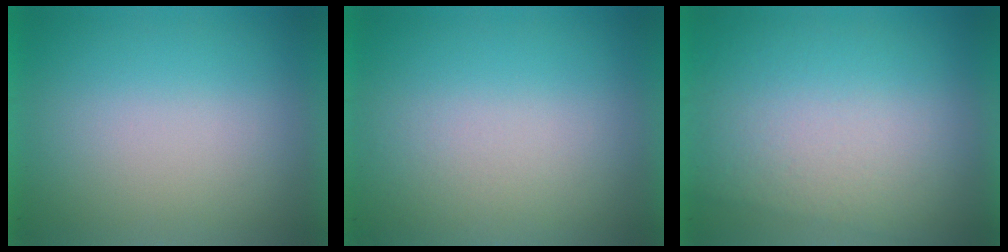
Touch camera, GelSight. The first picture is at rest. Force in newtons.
{"total": 2.0}
{"total": 3.0}